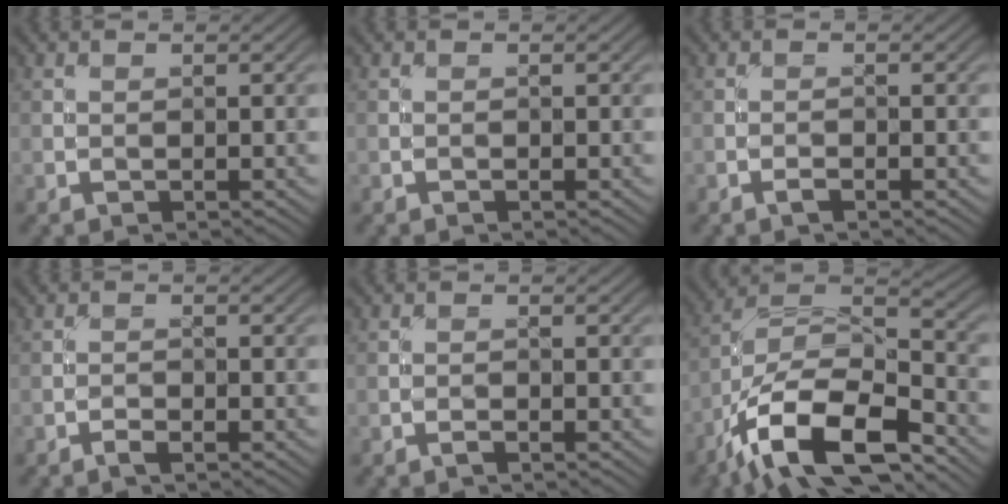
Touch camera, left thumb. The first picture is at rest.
{"total": 0.0}
{"total": 1.0, "force": [-0.7, 0.2, 0.6], "torque": [-0.014, 0.002, -0.016]}
{"total": 1.3, "force": [-1.0, 0.2, 0.7], "torque": [-0.016, 0.001, -0.023]}
{"total": 0.7, "force": [-0.6, 0.0, 0.4], "torque": [-0.009, 0.002, -0.013]}
{"total": 15.4, "force": [-9.6, 5.9, 10.4], "torque": [-0.210, -0.018, -0.187]}